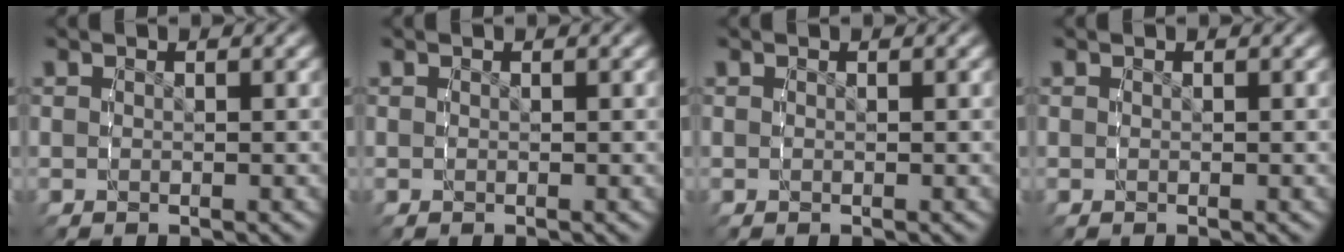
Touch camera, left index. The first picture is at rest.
{"total": 0.0}
{"total": 0.0}
{"total": 0.0}